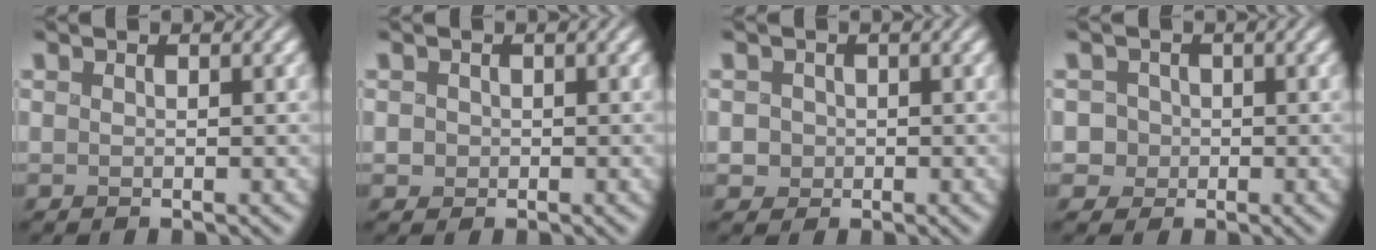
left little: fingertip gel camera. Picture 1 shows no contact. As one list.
[{"total": 0.9, "force": [-0.2, 0.9, 0.1], "torque": [0.001, -0.001, -0.001]}, {"total": 1.3, "force": [-0.3, 1.3, 0.2], "torque": [-0.006, -0.003, -0.001]}, {"total": 2.6, "force": [0.2, 2.5, 0.7], "torque": [-0.011, 0.012, 0.009]}]